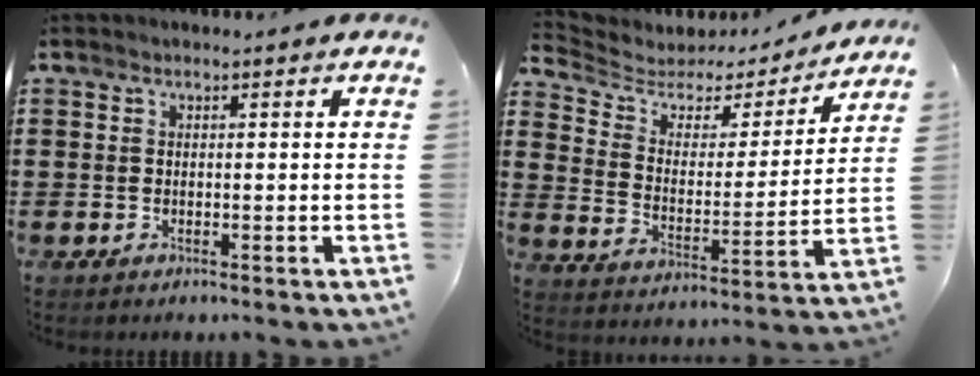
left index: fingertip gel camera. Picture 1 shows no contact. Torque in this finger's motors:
{"motor_torque": [1.06, -1.08, 0.14, 0.00]}